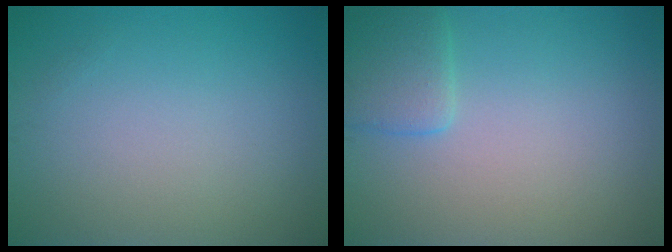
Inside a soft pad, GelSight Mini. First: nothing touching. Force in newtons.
{"total": 2.4, "press": 2.4, "slide": 0.2}